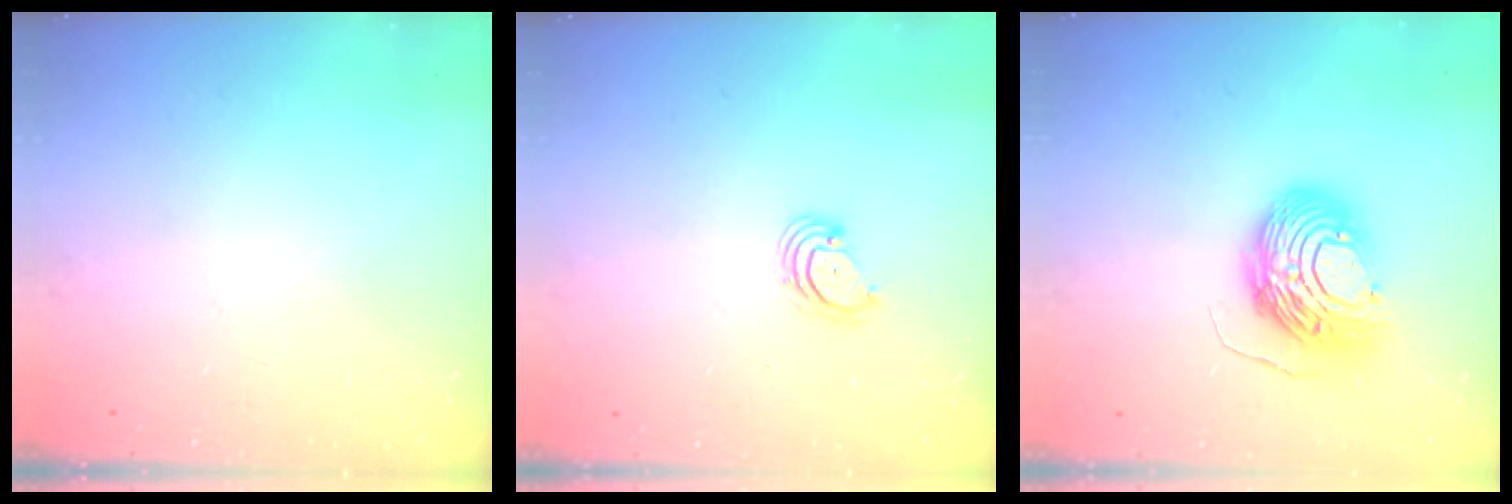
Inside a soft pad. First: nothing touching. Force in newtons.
{"total": 2.9, "press": 2.9, "slide": 0.4}
{"total": 13.1, "press": 13.1, "slide": 1.3}